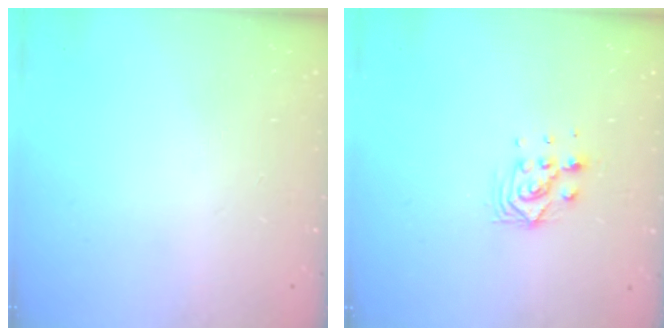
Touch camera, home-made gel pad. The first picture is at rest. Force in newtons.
{"total": 7.0, "press": 7.0, "slide": 0.5}